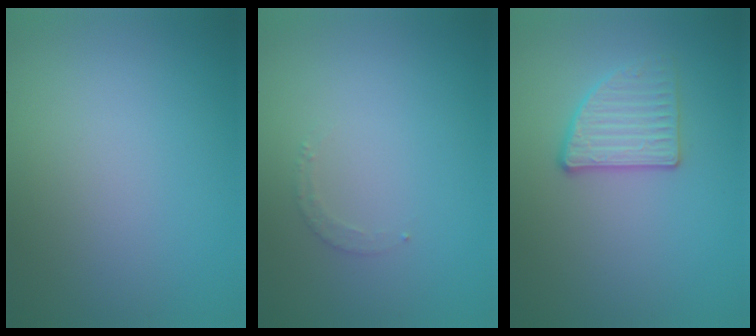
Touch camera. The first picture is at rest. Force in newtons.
{"total": 0.9, "press": 0.9, "slide": 0.2}
{"total": 2.7, "press": 2.6, "slide": 0.8}